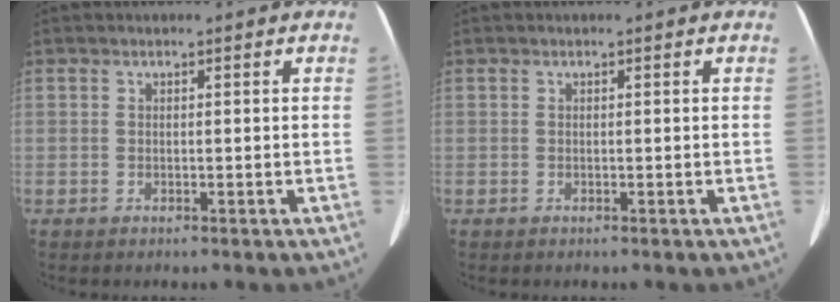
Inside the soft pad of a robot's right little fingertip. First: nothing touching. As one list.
[{"total": 0.0}]